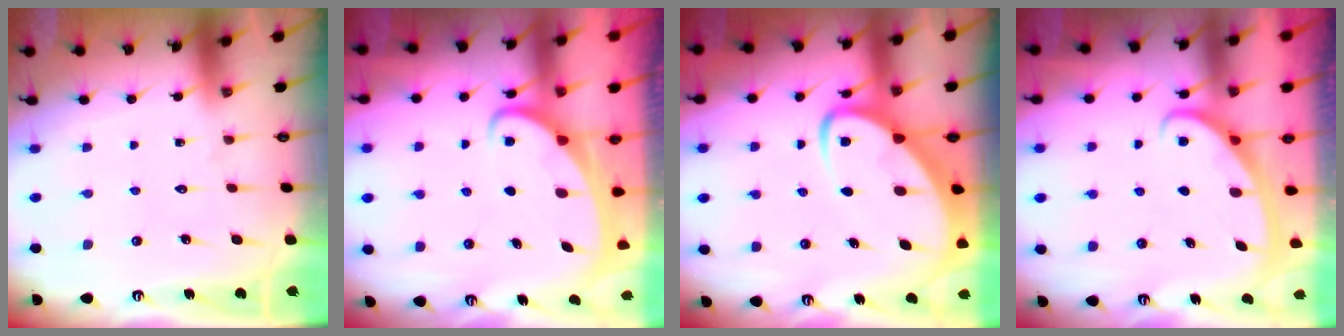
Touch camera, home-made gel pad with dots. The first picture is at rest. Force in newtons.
{"total": 2.8, "press": 2.7, "slide": 0.3}
{"total": 6.5, "press": 6.4, "slide": 0.7}
{"total": 2.8, "press": 2.8, "slide": 0.4}